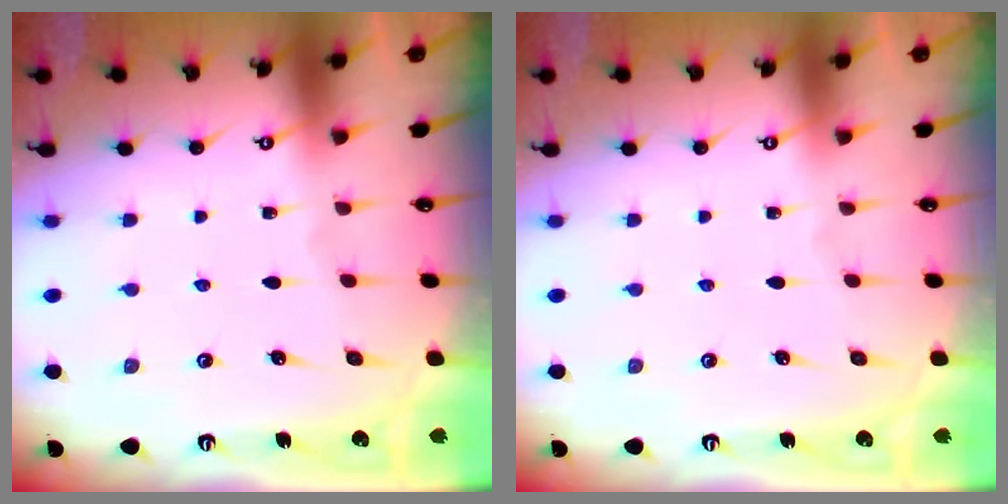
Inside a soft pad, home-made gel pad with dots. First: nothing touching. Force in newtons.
{"total": 0.0}